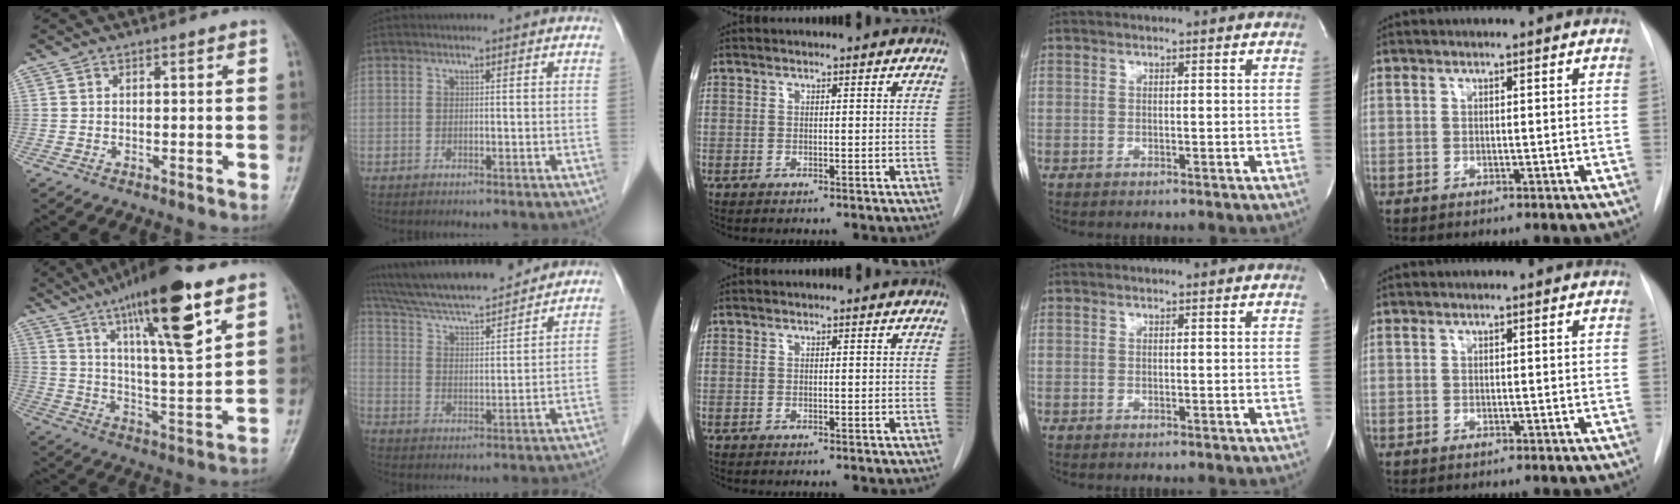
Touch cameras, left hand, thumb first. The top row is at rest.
{"thumb": {"total": 19.7, "force": [10.8, 3.9, 16.0], "torque": [-0.247, -0.042, 0.181]}, "index": {"total": 17.9, "force": [16.2, 2.4, 7.2], "torque": [-0.127, 0.025, 0.264]}}